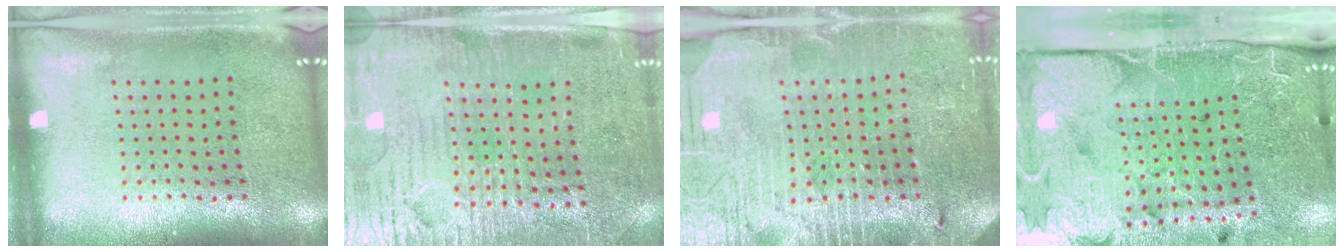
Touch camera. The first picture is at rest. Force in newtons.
{"total": 3.9, "press": 3.5, "slide": 1.5}
{"total": 3.9, "press": 3.7, "slide": 1.2}
{"total": 4.8, "press": 3.9, "slide": 2.8}